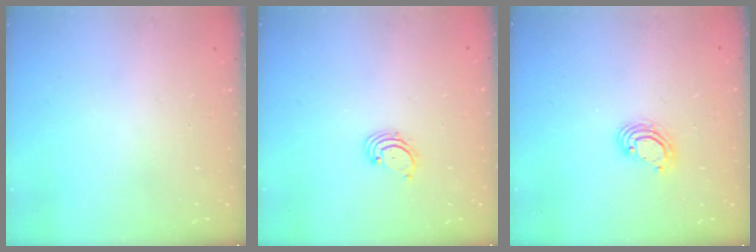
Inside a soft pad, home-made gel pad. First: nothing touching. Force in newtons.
{"total": 1.7, "press": 1.6, "slide": 0.2}
{"total": 5.6, "press": 5.6, "slide": 0.3}